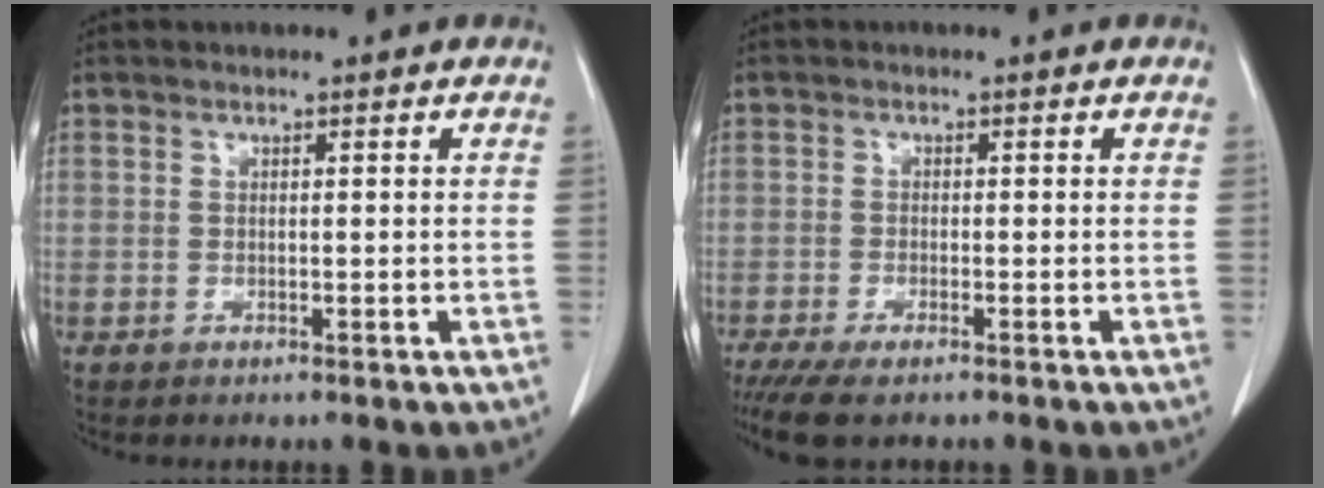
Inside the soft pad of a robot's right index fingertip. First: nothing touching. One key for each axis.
{"total": 5.4, "fx": -4.1, "fy": 1.1, "fz": 3.3, "tx": -0.054, "ty": -0.012, "tz": -0.065}